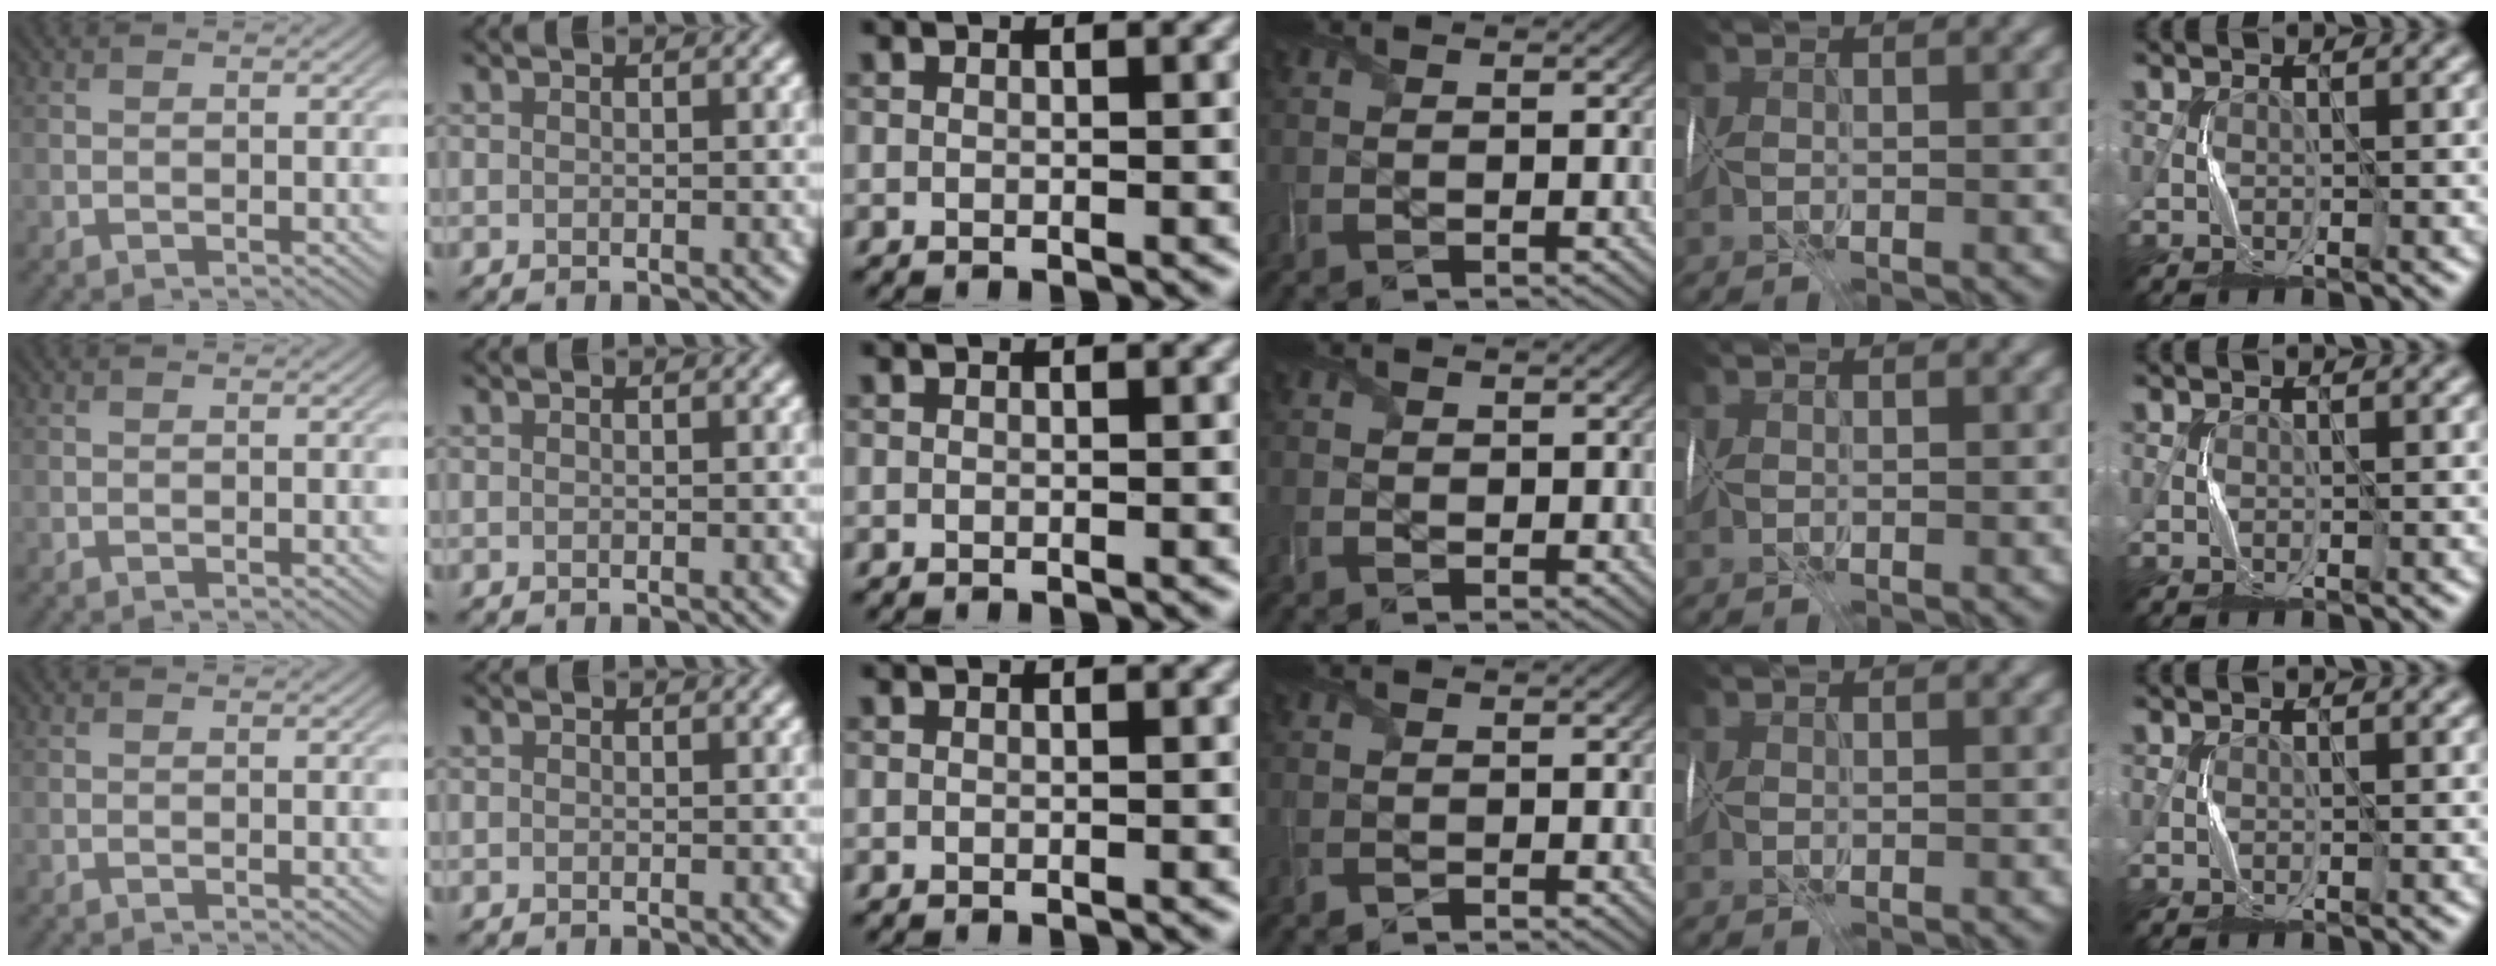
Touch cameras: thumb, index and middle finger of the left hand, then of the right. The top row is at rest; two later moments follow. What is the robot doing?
{"motion": "wrap", "object": "cellophane"}